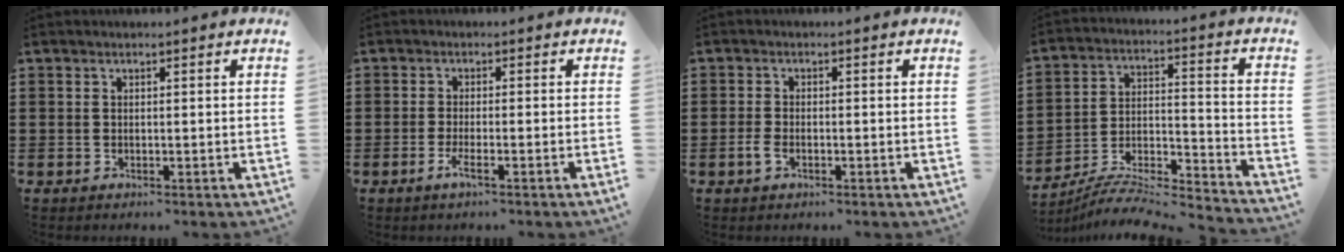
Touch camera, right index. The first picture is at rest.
{"total": 2.7, "force": [-1.5, -0.1, 2.2], "torque": [-0.046, -0.006, -0.031]}
{"total": 1.9, "force": [-1.0, 0.8, 1.4], "torque": [-0.042, -0.006, -0.023]}
{"total": 6.4, "force": [-6.1, 0.7, 2.0], "torque": [-0.036, -0.006, -0.124]}